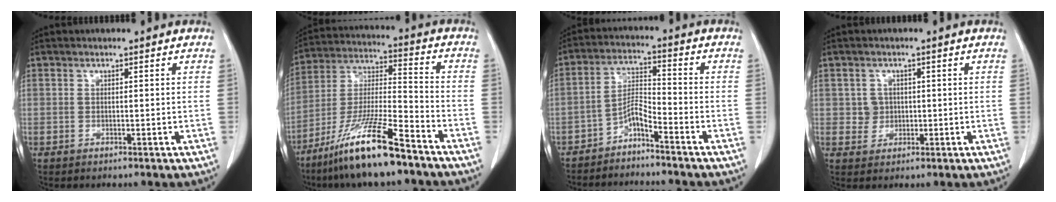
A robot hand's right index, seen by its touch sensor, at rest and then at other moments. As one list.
[{"total": 15.6, "force": [-10.8, 1.0, 11.1], "torque": [-0.234, -0.029, -0.201]}, {"total": 4.8, "force": [-3.9, 0.2, 2.9], "torque": [-0.056, 0.000, -0.076]}, {"total": 2.6, "force": [0.3, 2.6, 0.3], "torque": [-0.001, 0.005, 0.007]}]